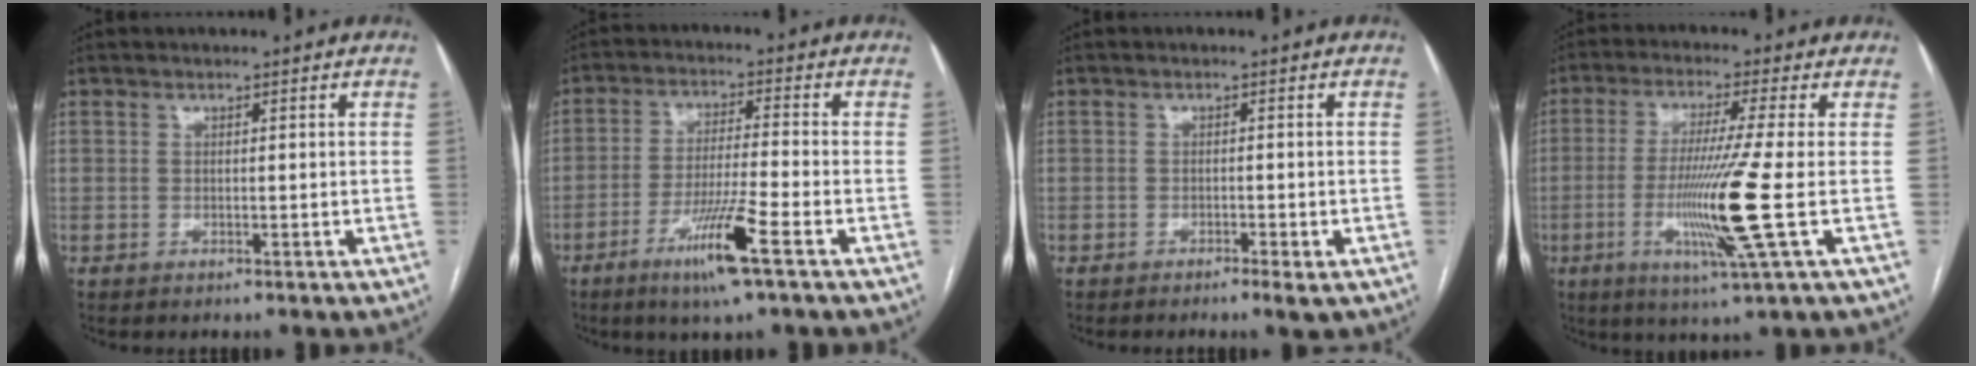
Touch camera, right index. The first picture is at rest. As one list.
[{"total": 9.4, "force": [-5.0, -0.6, 7.9], "torque": [-0.150, -0.018, -0.092]}, {"total": 2.2, "force": [-1.5, 0.2, 1.6], "torque": [-0.024, -0.003, -0.021]}, {"total": 11.7, "force": [-2.7, -2.1, 11.2], "torque": [-0.225, -0.027, -0.049]}]